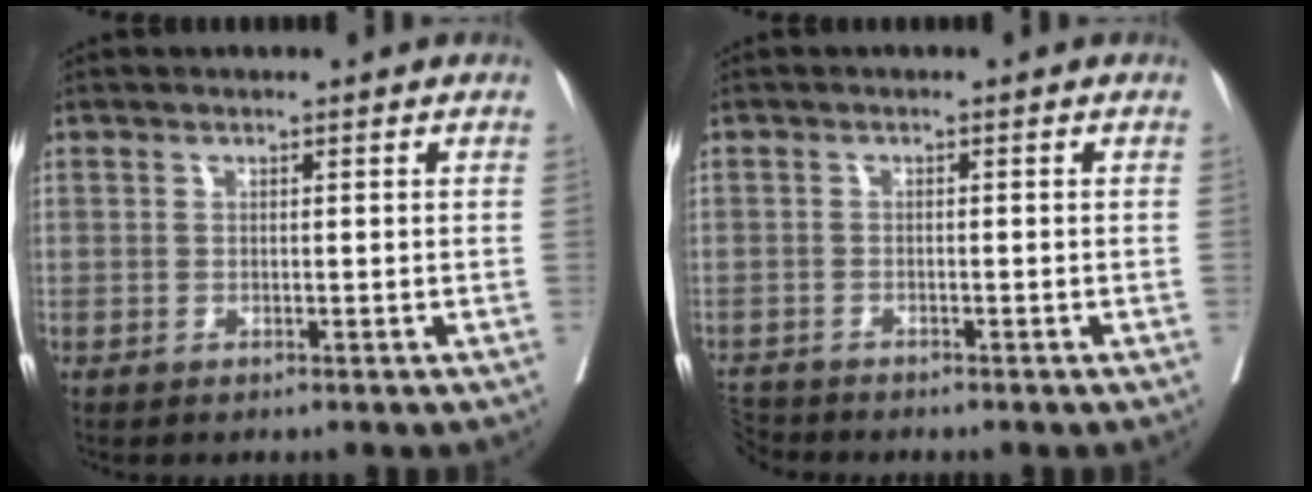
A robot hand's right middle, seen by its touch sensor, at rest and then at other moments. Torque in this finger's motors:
{"motor_torque": [0.05, -0.06, 0.05, 0.01]}